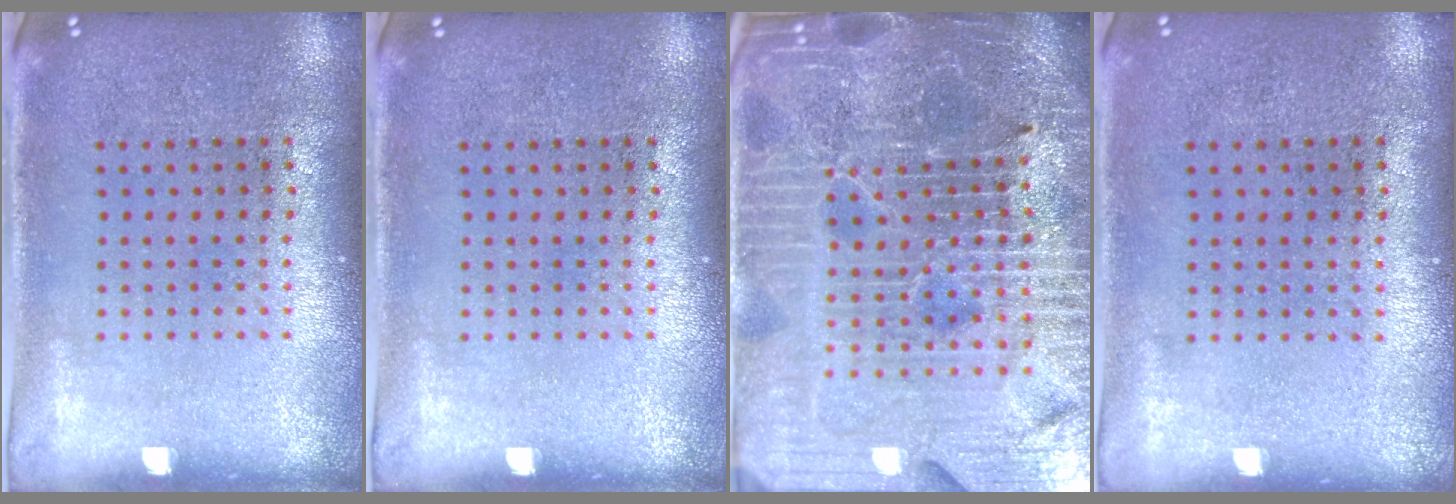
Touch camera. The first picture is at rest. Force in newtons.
{"total": 0.0}
{"total": 6.5, "press": 5.8, "slide": 3.0}
{"total": 0.0}